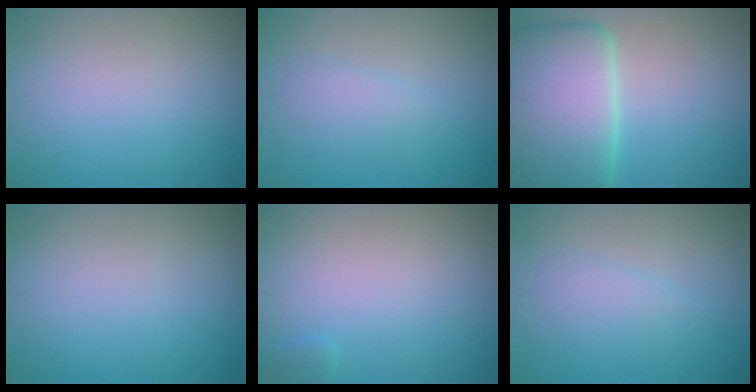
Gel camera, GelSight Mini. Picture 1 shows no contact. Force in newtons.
{"total": 1.8, "press": 1.8, "slide": 0.1}
{"total": 11.4, "press": 11.4, "slide": 0.5}
{"total": 0.0}
{"total": 0.7, "press": 0.7, "slide": 0.1}
{"total": 1.8, "press": 1.8, "slide": 0.1}